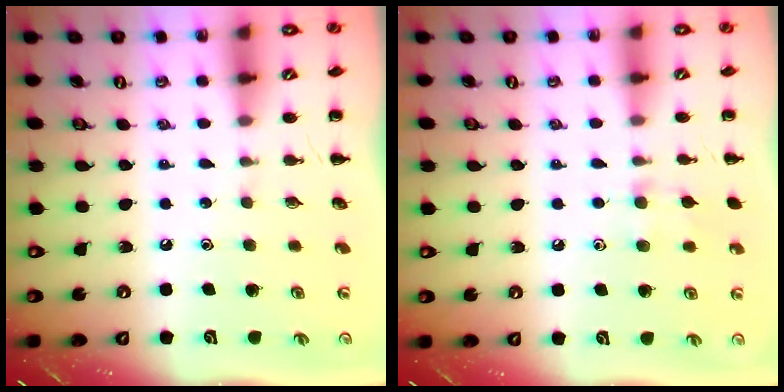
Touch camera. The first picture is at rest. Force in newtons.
{"total": 7.2, "press": 6.9, "slide": 2.1}